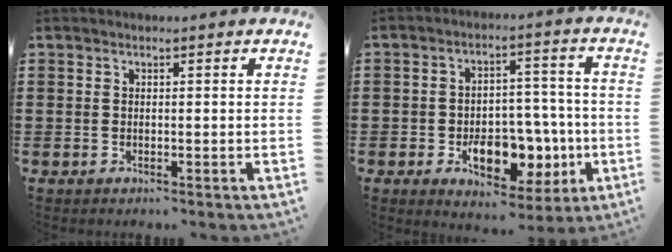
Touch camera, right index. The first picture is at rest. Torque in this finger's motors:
{"motor_torque": [0.58, -0.50, 0.63, 0.12]}